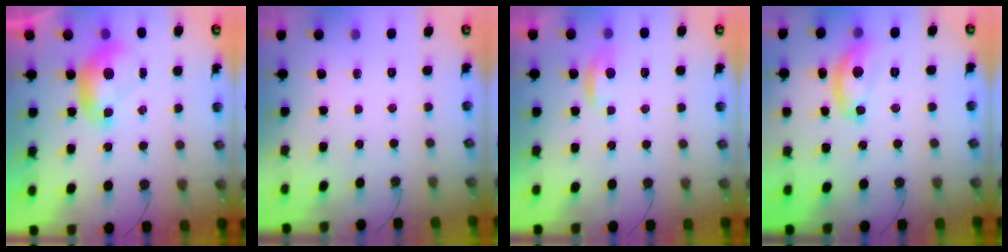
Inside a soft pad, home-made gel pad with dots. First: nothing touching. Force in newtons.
{"total": 0.0}
{"total": 0.7, "press": 0.5, "slide": 0.5}
{"total": 8.4, "press": 8.4, "slide": 0.6}